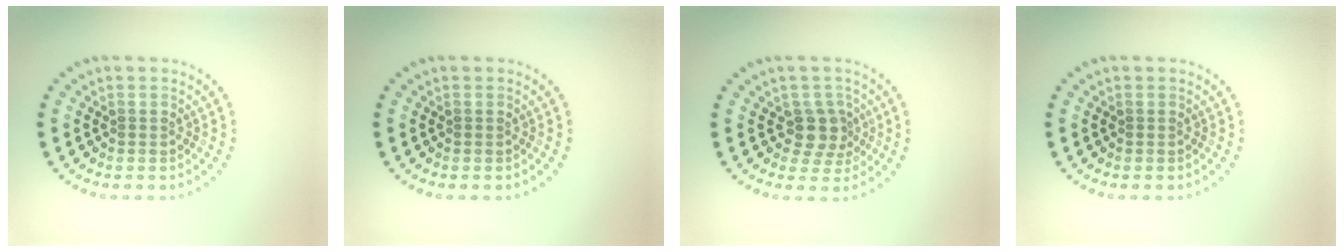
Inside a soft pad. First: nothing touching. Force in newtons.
{"total": 0.0}
{"total": 2.7, "press": 2.2, "slide": 1.6}
{"total": 0.0}